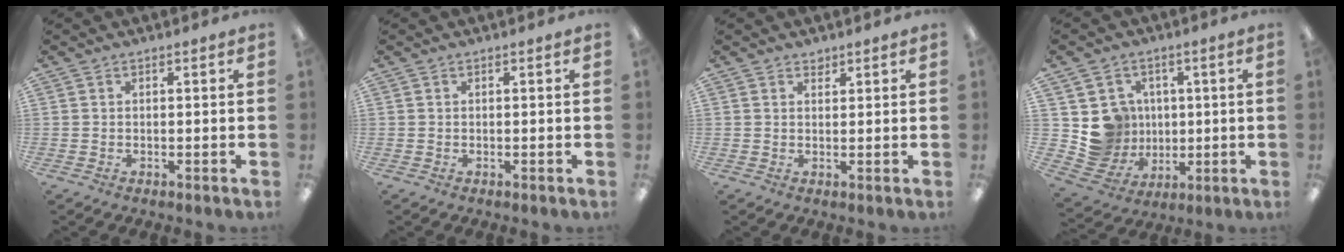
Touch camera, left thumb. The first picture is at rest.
{"total": 0.0}
{"total": 1.3, "force": [1.2, 0.4, 0.0], "torque": [0.006, -0.005, 0.021]}
{"total": 9.8, "force": [2.3, 9.5, 1.2], "torque": [-0.045, -0.012, 0.060]}